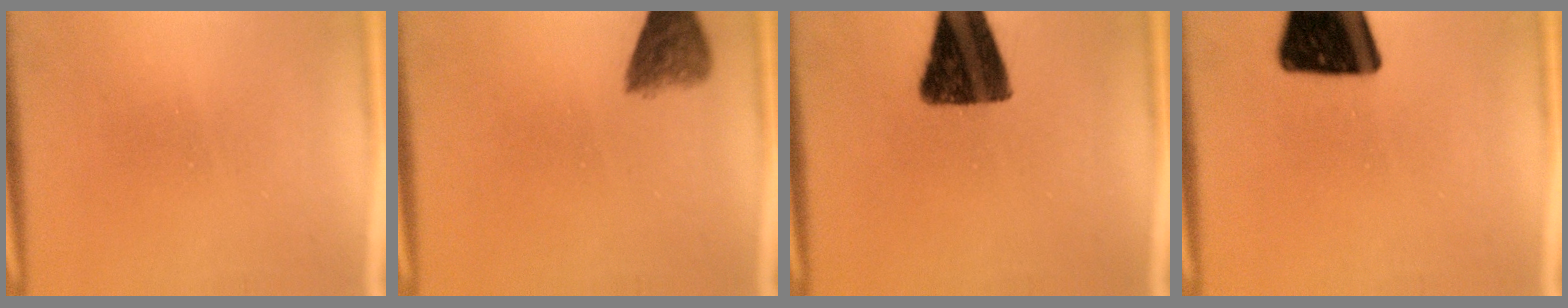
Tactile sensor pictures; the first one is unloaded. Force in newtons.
{"total": 4.8}
{"total": 13.8}
{"total": 18.6}